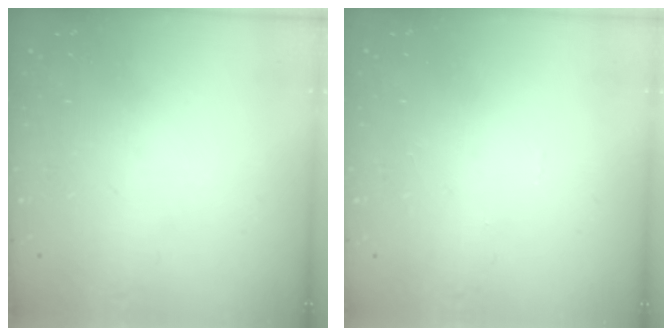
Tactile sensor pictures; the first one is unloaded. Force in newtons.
{"total": 0.0}